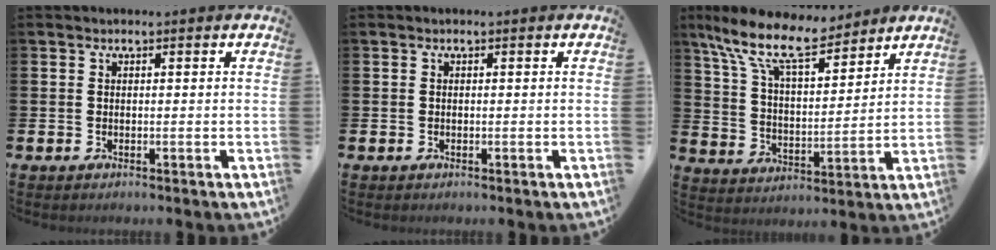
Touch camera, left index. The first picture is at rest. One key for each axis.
{"total": 0.0}
{"total": 10.9, "fx": 8.8, "fy": 3.7, "fz": 5.1, "tx": -0.138, "ty": -0.043, "tz": 0.158}